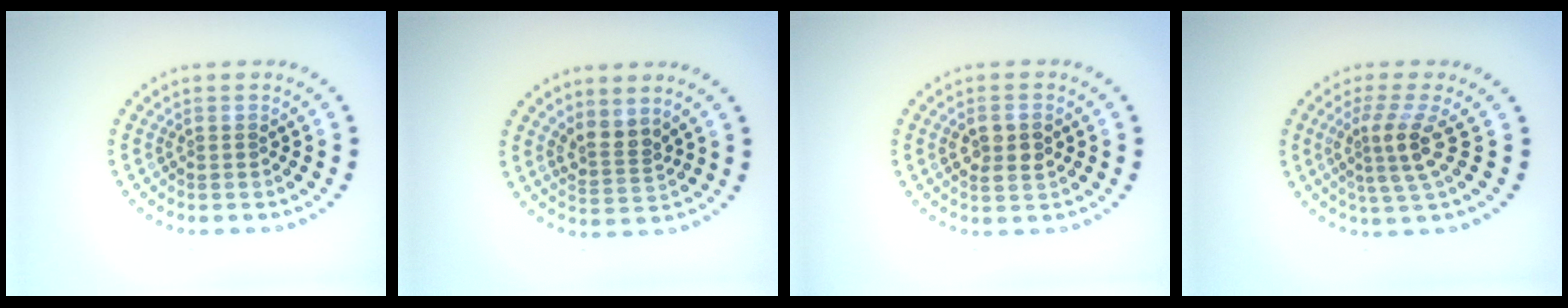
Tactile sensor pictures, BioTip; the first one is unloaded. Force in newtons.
{"total": 2.4, "press": 1.7, "slide": 1.6}
{"total": 2.5, "press": 2.5, "slide": 0.2}
{"total": 3.3, "press": 2.4, "slide": 2.3}